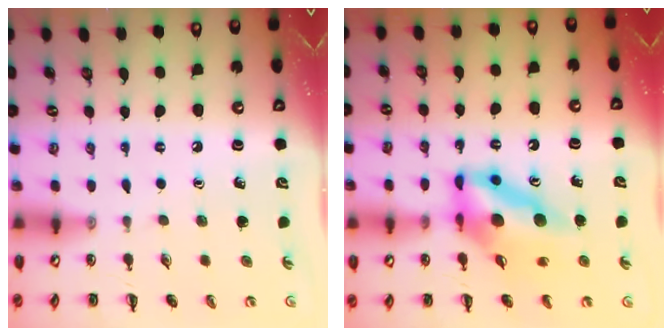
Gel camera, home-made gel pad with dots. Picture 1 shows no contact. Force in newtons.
{"total": 11.0, "press": 10.3, "slide": 3.7}